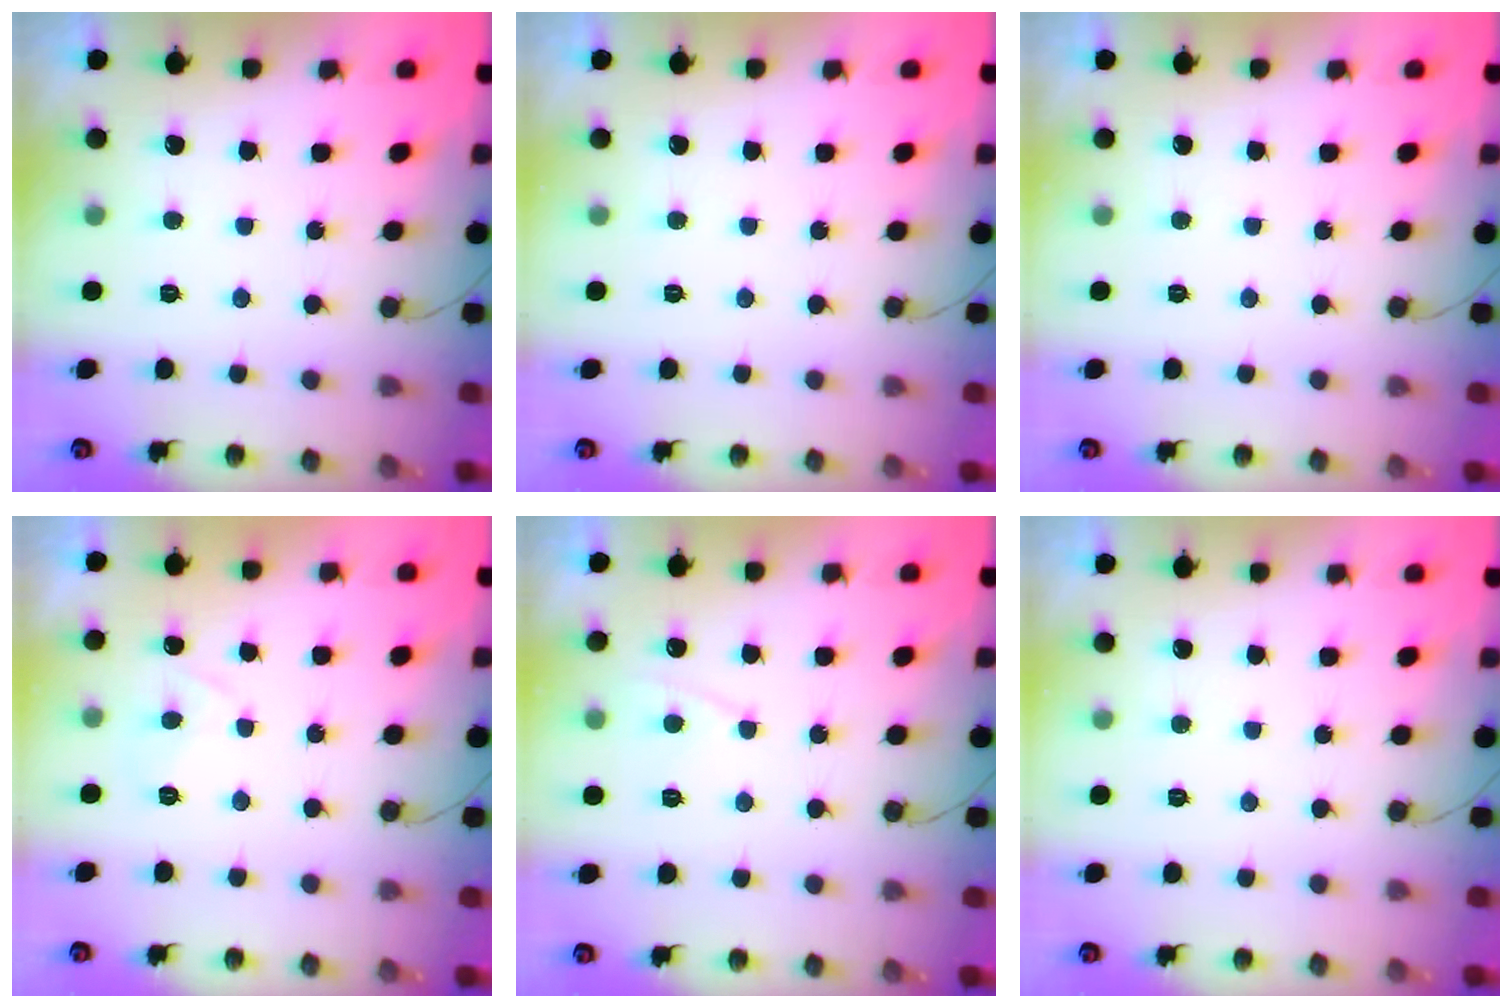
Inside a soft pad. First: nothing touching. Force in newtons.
{"total": 0.0}
{"total": 0.0}
{"total": 2.8, "press": 2.8, "slide": 0.4}
{"total": 3.3, "press": 3.3, "slide": 0.3}
{"total": 0.0}